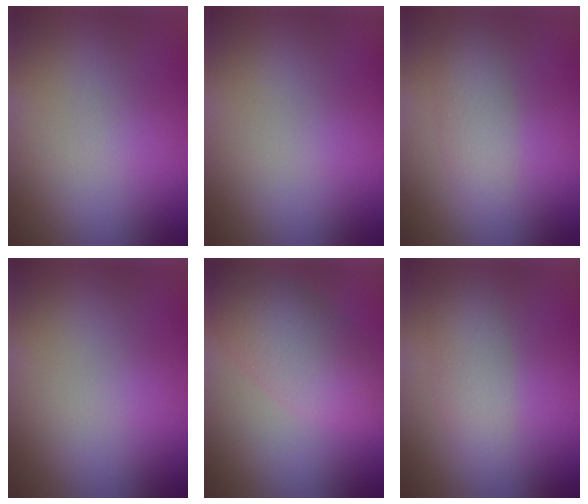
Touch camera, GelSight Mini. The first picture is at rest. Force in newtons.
{"total": 0.0}
{"total": 2.5, "press": 2.5, "slide": 0.1}
{"total": 0.0}
{"total": 5.3, "press": 5.3, "slide": 0.1}
{"total": 2.7, "press": 2.7, "slide": 0.0}